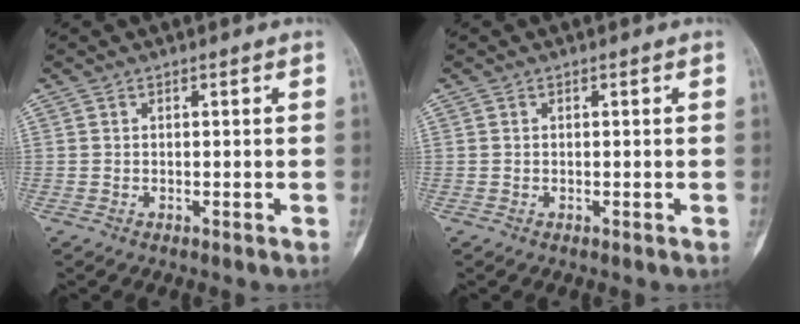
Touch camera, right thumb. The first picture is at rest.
{"total": 0.0}